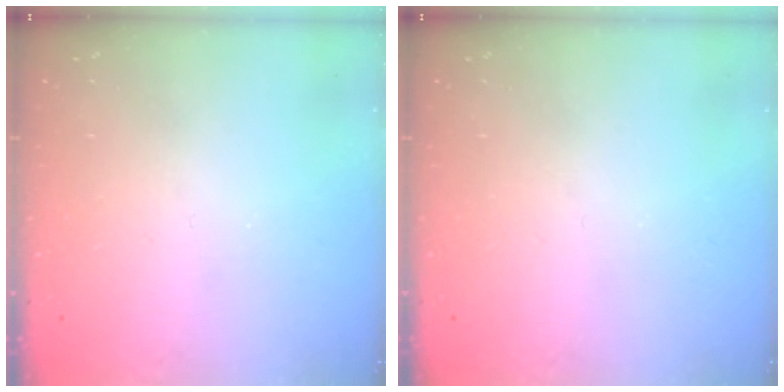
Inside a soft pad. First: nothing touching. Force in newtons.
{"total": 0.0}